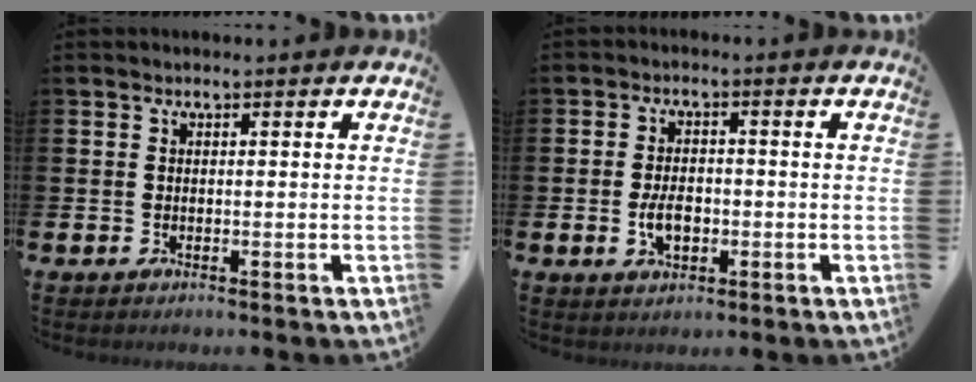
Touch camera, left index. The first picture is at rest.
{"total": 3.9, "force": [-0.8, 2.3, 3.0], "torque": [-0.047, 0.001, -0.015]}